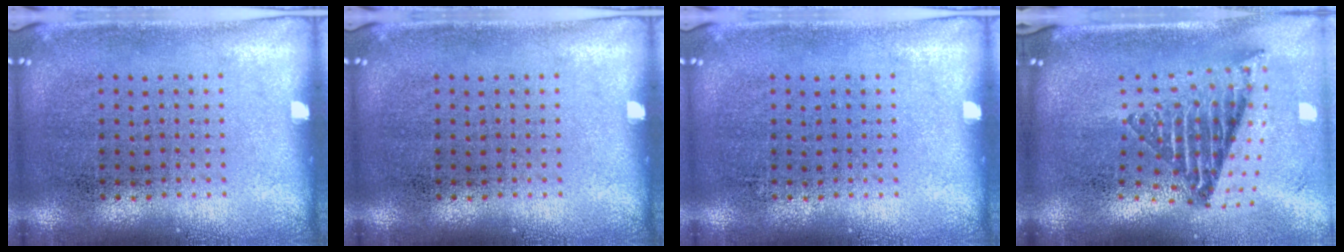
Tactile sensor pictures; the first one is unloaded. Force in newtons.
{"total": 0.0}
{"total": 0.0}
{"total": 2.1, "press": 1.5, "slide": 1.6}